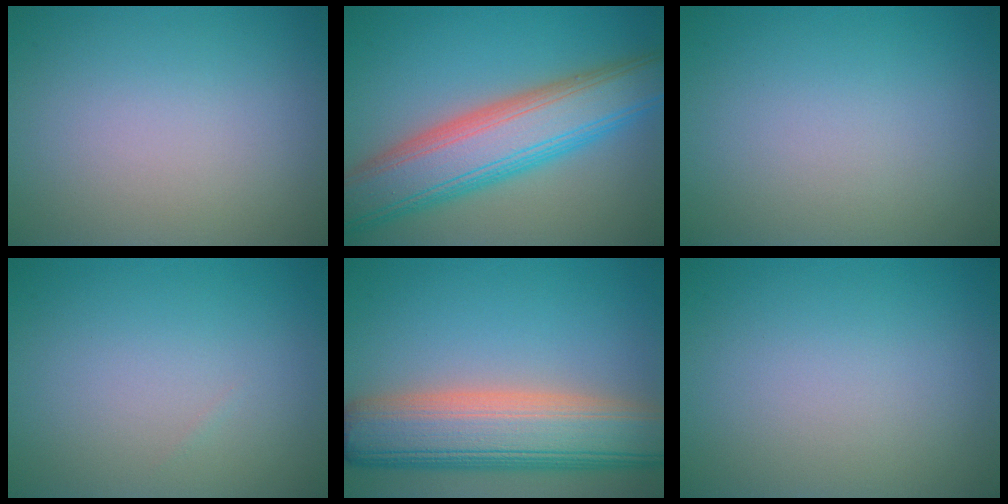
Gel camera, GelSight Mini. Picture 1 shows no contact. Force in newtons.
{"total": 9.6, "press": 9.6, "slide": 0.6}
{"total": 0.0}
{"total": 0.0}
{"total": 10.6, "press": 10.5, "slide": 0.7}
{"total": 0.0}